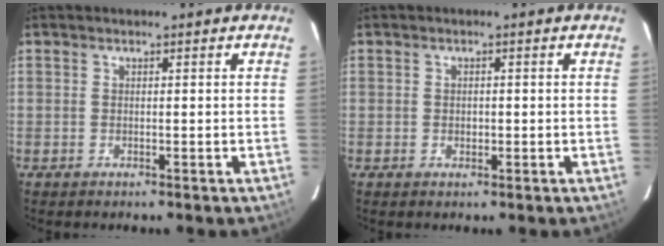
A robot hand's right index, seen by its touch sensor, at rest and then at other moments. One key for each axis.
{"total": 1.3, "fx": -0.2, "fy": 1.2, "fz": 0.5, "tx": -0.006, "ty": 0.001, "tz": -0.002}